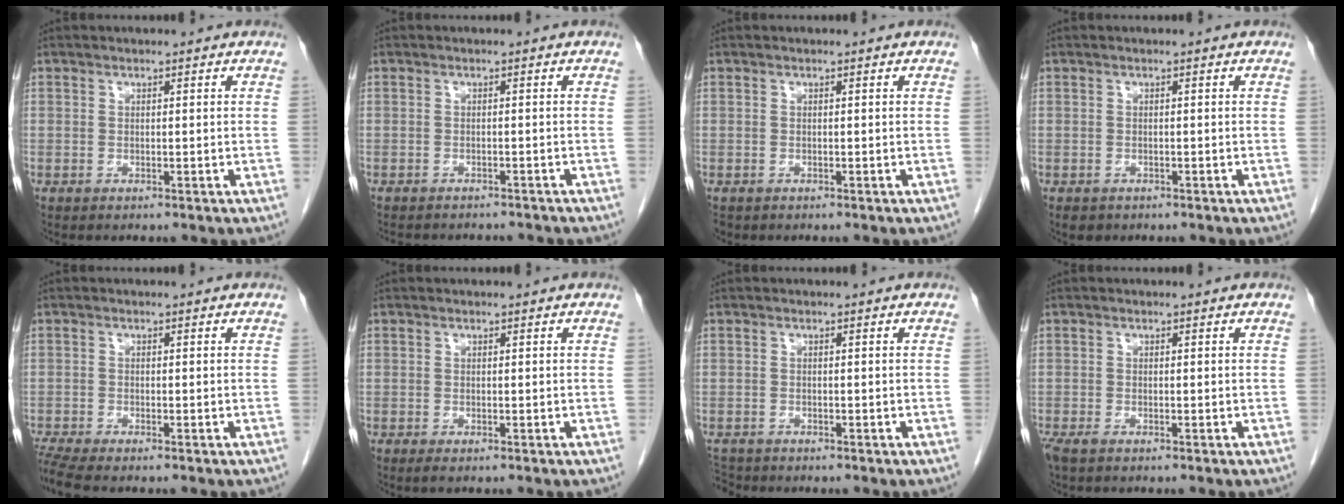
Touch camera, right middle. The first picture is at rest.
{"total": 8.0, "force": [-7.2, 2.4, 2.6], "torque": [-0.034, 0.002, -0.082]}
{"total": 0.8, "force": [-0.6, 0.5, 0.2], "torque": [-0.009, 0.001, -0.009]}
{"total": 1.6, "force": [-1.1, 1.1, 0.4], "torque": [-0.009, 0.001, -0.012]}
{"total": 3.2, "force": [-2.8, -0.4, 1.4], "torque": [-0.032, -0.012, -0.057]}
{"total": 0.6, "force": [-0.4, 0.1, 0.4], "torque": [-0.009, -0.002, -0.005]}
{"total": 2.1, "force": [-2.0, 0.7, -0.1], "torque": [-0.002, -0.007, -0.036]}
{"total": 1.7, "force": [-1.2, 0.5, 1.1], "torque": [-0.025, -0.006, -0.021]}